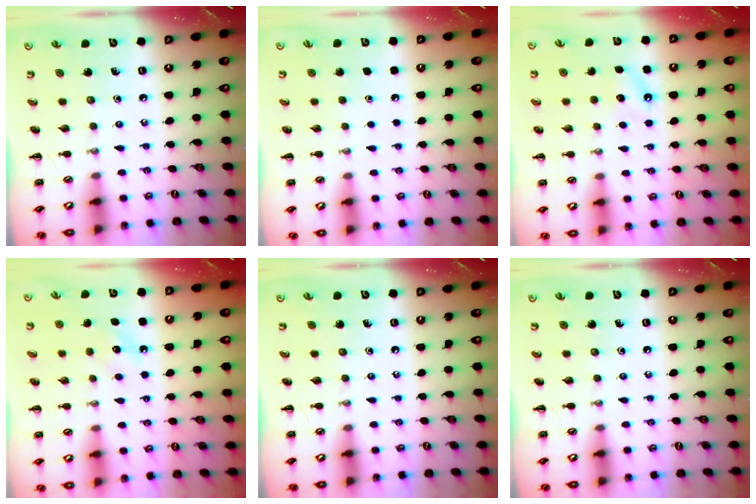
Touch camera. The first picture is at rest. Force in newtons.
{"total": 1.8, "press": 1.8, "slide": 0.1}
{"total": 6.0, "press": 5.7, "slide": 1.6}
{"total": 7.3, "press": 7.1, "slide": 1.7}
{"total": 0.0}
{"total": 0.0}